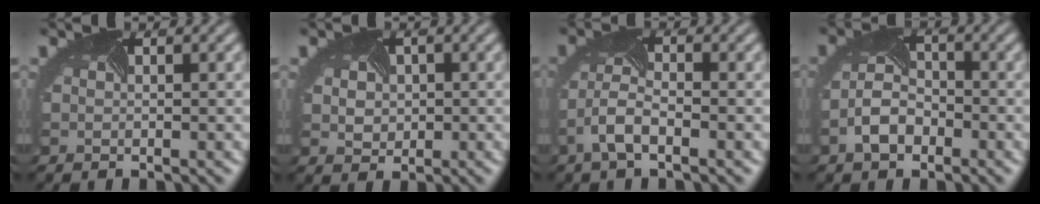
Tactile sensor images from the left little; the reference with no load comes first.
{"total": 2.9, "force": [0.8, 2.5, 1.4], "torque": [-0.022, 0.013, 0.004]}
{"total": 3.3, "force": [-2.0, 1.0, 2.5], "torque": [-0.064, 0.001, -0.041]}
{"total": 3.5, "force": [-1.9, 2.1, 2.0], "torque": [-0.045, -0.002, -0.039]}